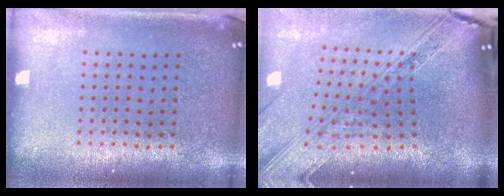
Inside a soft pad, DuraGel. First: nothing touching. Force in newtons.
{"total": 4.2, "press": 3.0, "slide": 2.9}